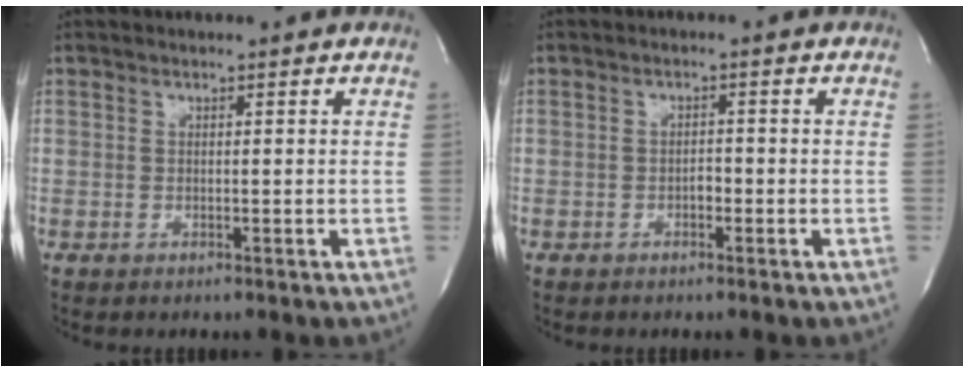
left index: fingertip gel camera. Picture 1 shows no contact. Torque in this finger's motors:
{"motor_torque": [0.08, 0.00, 0.00, 0.00]}